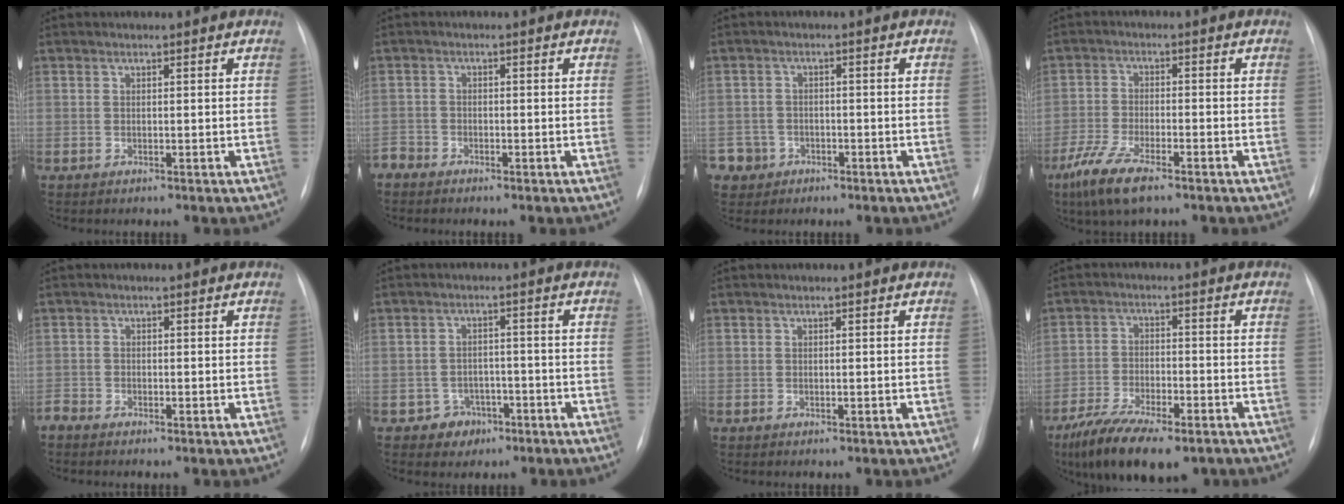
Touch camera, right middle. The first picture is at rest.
{"total": 2.1, "force": [-1.9, 0.8, -0.2], "torque": [0.006, -0.002, -0.037]}
{"total": 4.0, "force": [-2.0, 3.4, -0.4], "torque": [0.014, 0.011, -0.034]}
{"total": 7.3, "force": [-4.6, 1.5, 5.5], "torque": [-0.120, -0.018, -0.085]}
{"total": 1.2, "force": [-1.2, 0.2, 0.1], "torque": [-0.001, -0.005, -0.021]}
{"total": 3.6, "force": [-1.9, 3.0, 0.6], "torque": [0.001, 0.013, -0.021]}
{"total": 0.0}
{"total": 13.8, "force": [-9.7, 4.6, 8.6], "torque": [-0.150, -0.016, -0.161]}